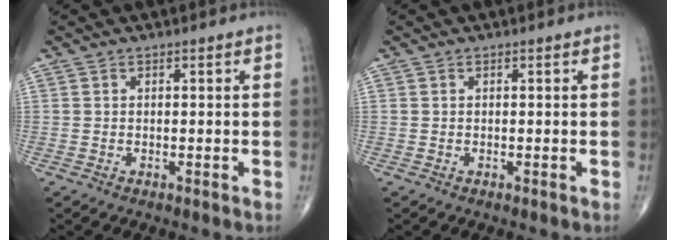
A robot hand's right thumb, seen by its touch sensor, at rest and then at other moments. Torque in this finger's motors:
{"motor_torque": [-0.39, 0.40, 0.00, 0.00, 0.00]}